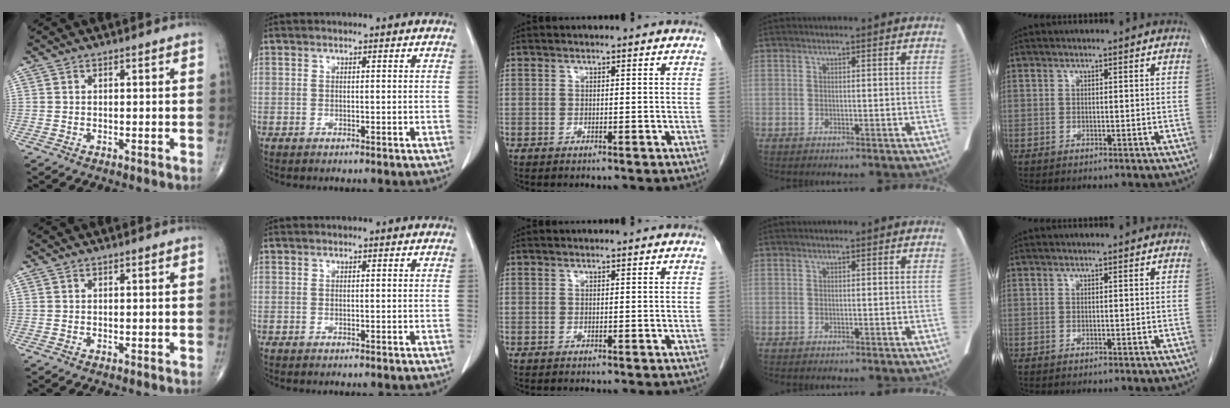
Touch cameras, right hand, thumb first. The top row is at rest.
{}